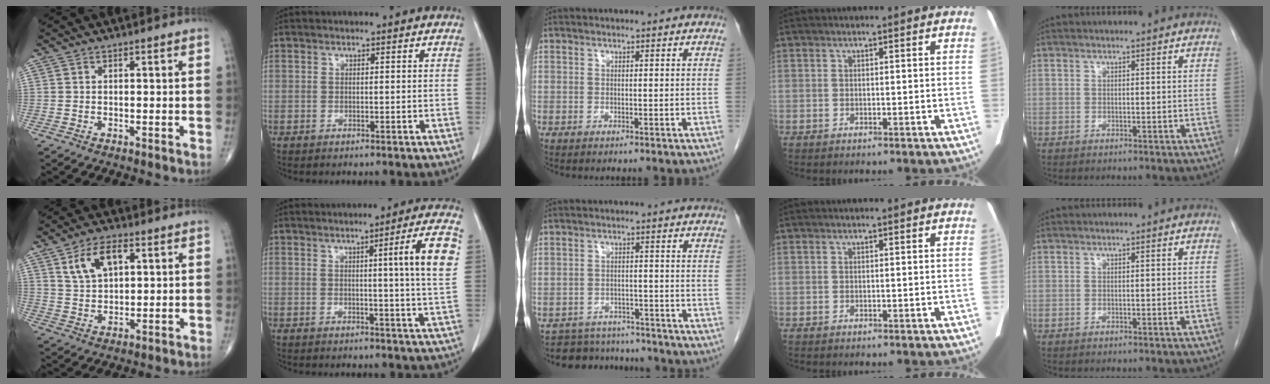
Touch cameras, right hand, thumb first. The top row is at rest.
{"thumb": {"total": 8.1, "force": [3.4, 4.4, 5.9], "torque": [-0.096, -0.005, 0.067]}, "index": {"total": 8.4, "force": [2.1, -1.3, 8.1], "torque": [-0.110, -0.005, 0.026]}, "middle": {"total": 8.0, "force": [-7.6, 2.6, 0.1], "torque": [0.007, 0.016, -0.101]}}